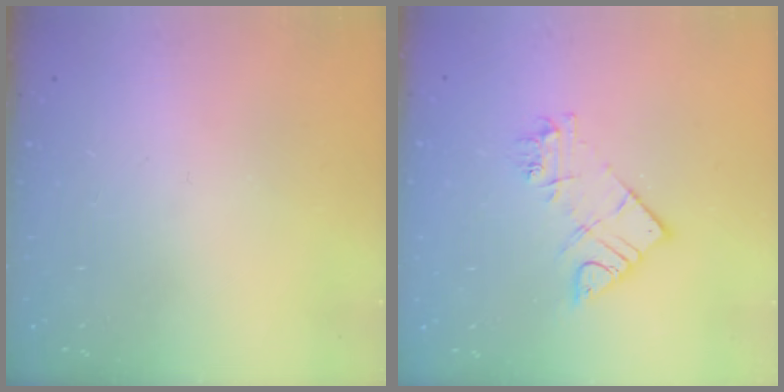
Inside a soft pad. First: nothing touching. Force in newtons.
{"total": 10.0, "press": 9.9, "slide": 0.9}